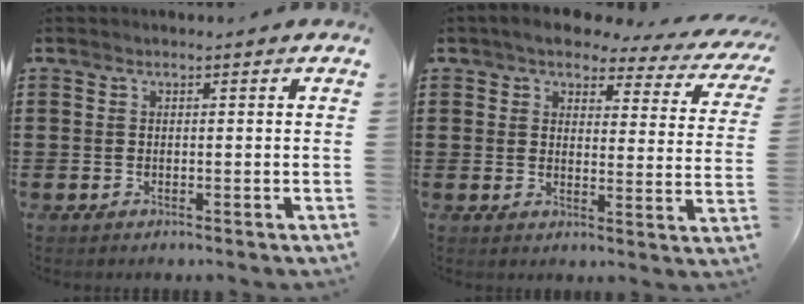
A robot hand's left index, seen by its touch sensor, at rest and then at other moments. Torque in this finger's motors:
{"motor_torque": [2.14, 0.00, 0.62, -0.03]}